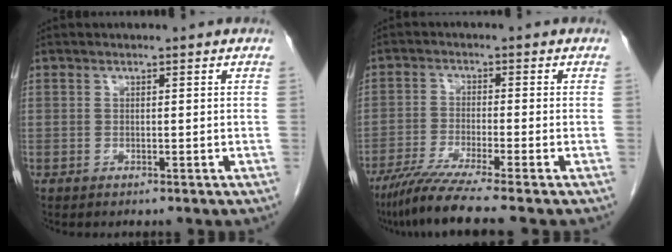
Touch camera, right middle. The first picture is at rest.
{"total": 8.2, "force": [-6.5, -1.4, 4.8], "torque": [-0.079, -0.031, -0.113]}